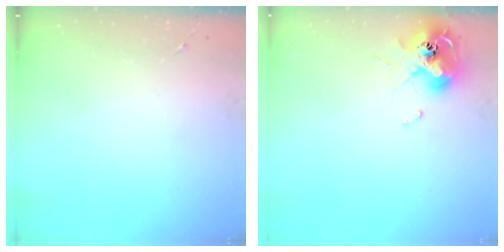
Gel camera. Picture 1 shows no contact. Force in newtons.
{"total": 11.2, "press": 11.2, "slide": 0.8}